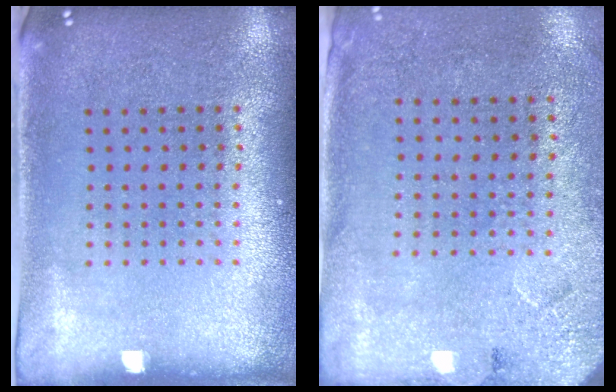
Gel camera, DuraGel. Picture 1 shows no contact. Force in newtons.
{"total": 2.7, "press": 2.2, "slide": 1.6}